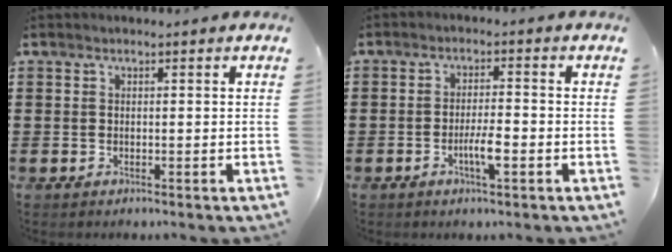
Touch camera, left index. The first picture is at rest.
{"total": 4.2, "force": [-1.6, 0.9, 3.7], "torque": [-0.070, 0.004, -0.031]}